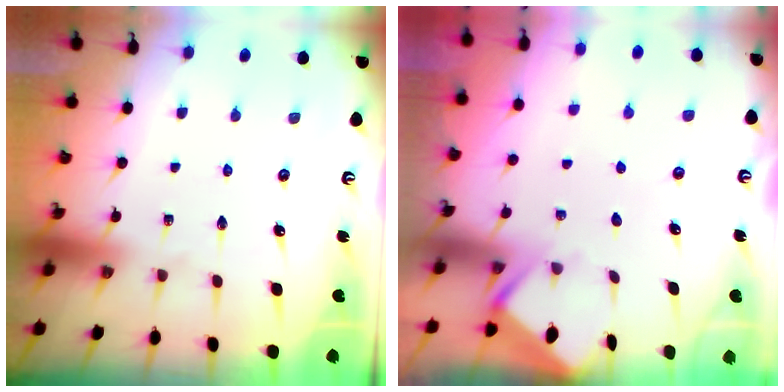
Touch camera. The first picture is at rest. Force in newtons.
{"total": 3.7, "press": 3.7, "slide": 0.3}